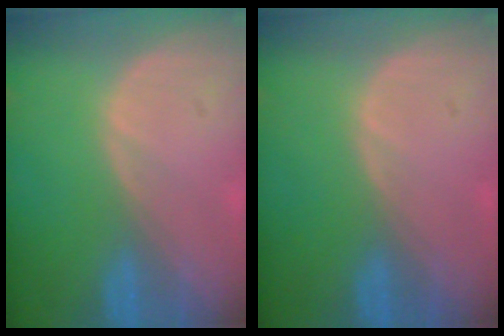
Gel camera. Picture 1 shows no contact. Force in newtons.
{"total": 0.0}